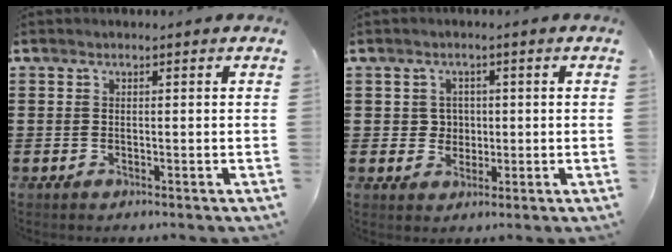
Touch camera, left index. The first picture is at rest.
{"total": 2.8, "force": [0.4, 2.6, 0.9], "torque": [-0.029, 0.008, 0.004]}